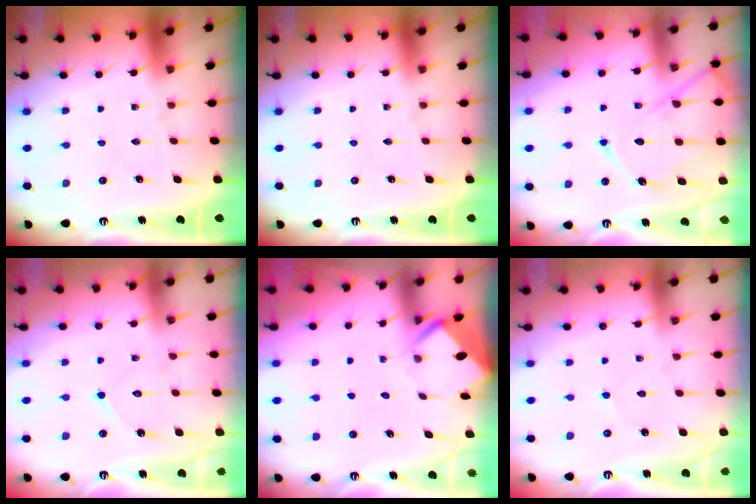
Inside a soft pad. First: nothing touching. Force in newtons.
{"total": 0.0}
{"total": 13.5, "press": 13.5, "slide": 1.1}
{"total": 8.8, "press": 8.8, "slide": 0.8}
{"total": 3.6, "press": 3.6, "slide": 0.3}
{"total": 2.3, "press": 2.3, "slide": 0.3}